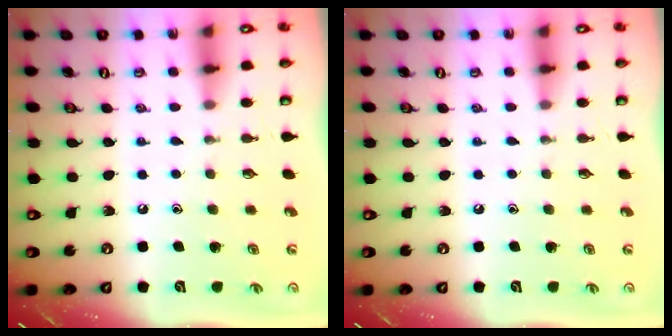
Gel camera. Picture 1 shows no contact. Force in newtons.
{"total": 0.0}